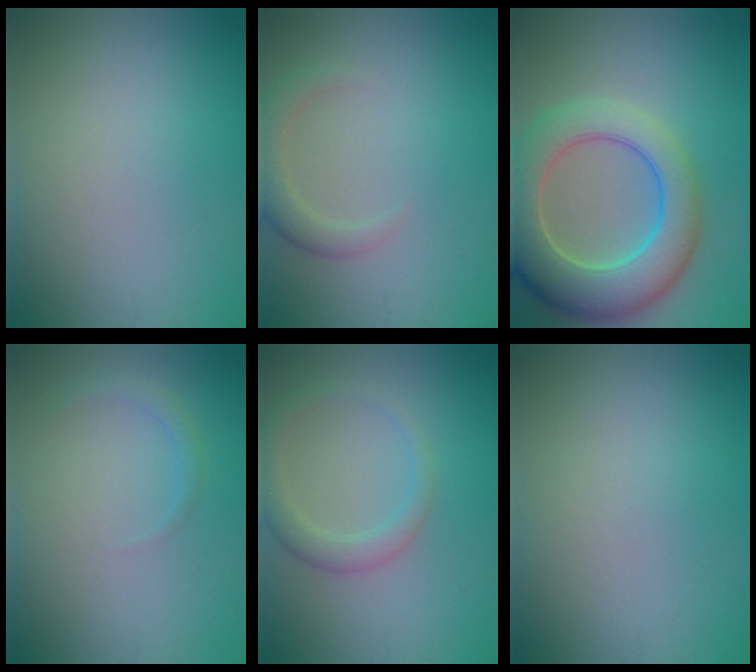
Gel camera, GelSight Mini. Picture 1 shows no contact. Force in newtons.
{"total": 2.4, "press": 2.4, "slide": 0.3}
{"total": 9.1, "press": 9.1, "slide": 0.8}
{"total": 1.0, "press": 1.0, "slide": 0.1}
{"total": 2.5, "press": 2.5, "slide": 0.2}
{"total": 0.0}